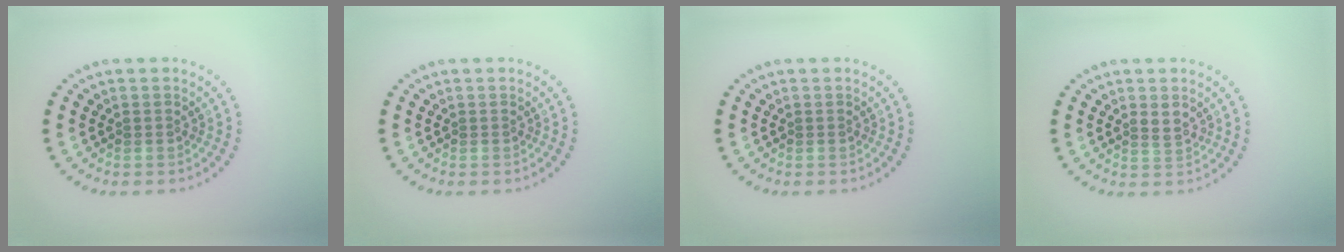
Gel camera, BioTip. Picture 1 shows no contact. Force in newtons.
{"total": 0.0}
{"total": 0.0}
{"total": 1.2, "press": 1.2, "slide": 0.4}